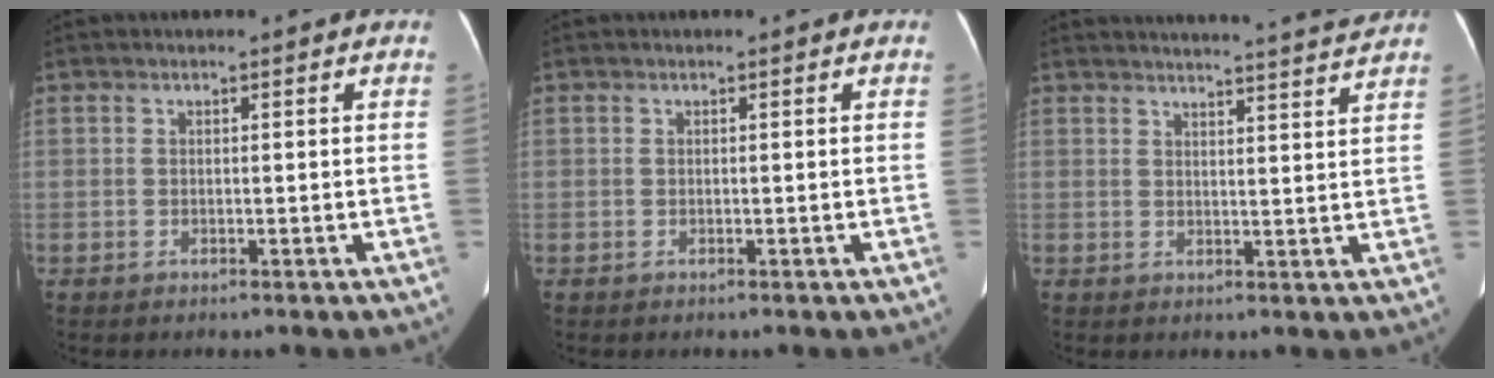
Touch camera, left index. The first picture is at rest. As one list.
[{"total": 0.0}, {"total": 13.1, "force": [12.5, -1.1, 3.7], "torque": [-0.056, -0.026, 0.149]}]